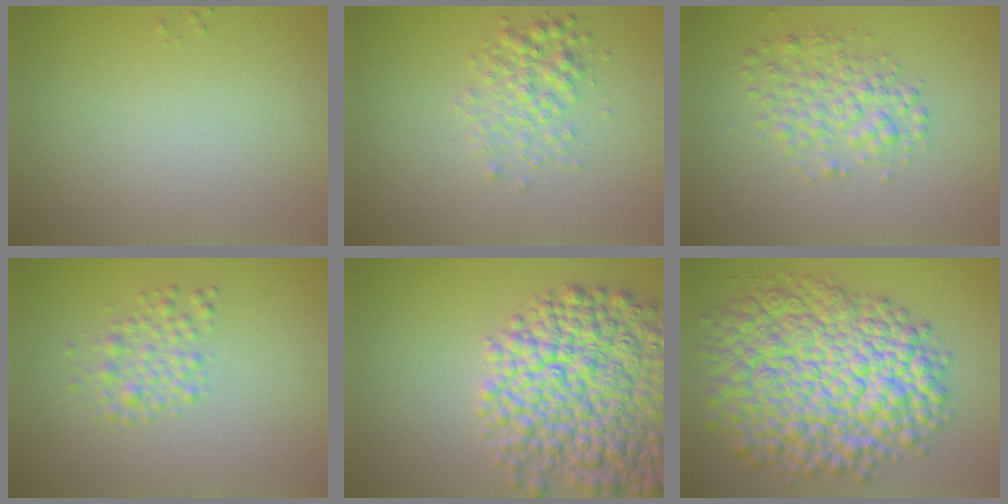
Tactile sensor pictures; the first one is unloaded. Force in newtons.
{"total": 2.5, "press": 2.5, "slide": 0.0}
{"total": 3.1, "press": 3.1, "slide": 0.1}
{"total": 2.2, "press": 2.2, "slide": 0.1}
{"total": 10.0, "press": 10.0, "slide": 0.6}
{"total": 12.5, "press": 12.5, "slide": 0.4}